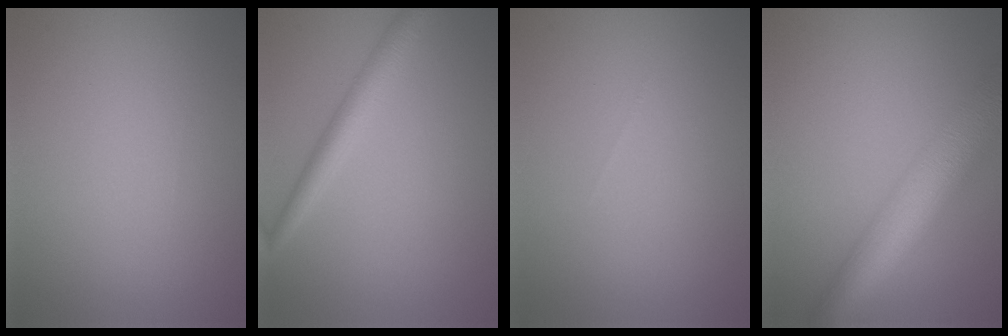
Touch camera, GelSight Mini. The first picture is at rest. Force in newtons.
{"total": 2.7, "press": 2.7, "slide": 0.1}
{"total": 0.0}
{"total": 9.4, "press": 9.4, "slide": 0.3}